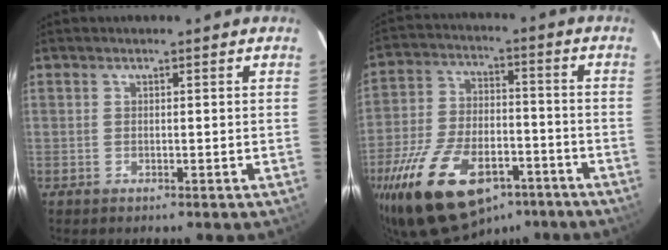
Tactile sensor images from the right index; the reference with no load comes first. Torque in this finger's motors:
{"motor_torque": [1.28, -0.86, 1.05, 0.19]}